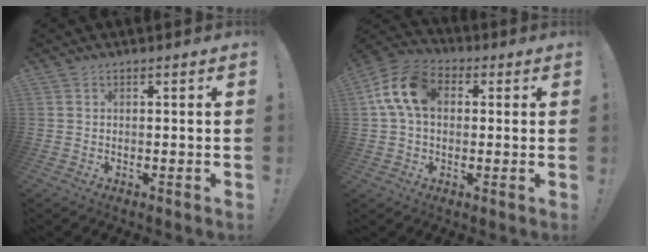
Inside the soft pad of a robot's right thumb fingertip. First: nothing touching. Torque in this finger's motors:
{"motor_torque": [0.30, 0.24, 1.13, -0.03, 0.06]}